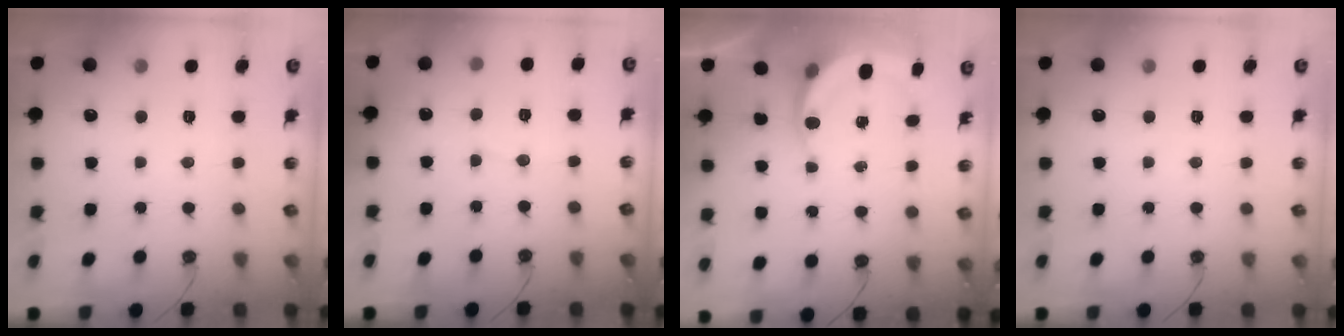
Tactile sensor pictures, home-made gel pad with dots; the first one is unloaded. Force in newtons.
{"total": 3.0, "press": 2.9, "slide": 0.7}
{"total": 4.9, "press": 4.8, "slide": 0.7}
{"total": 0.0}